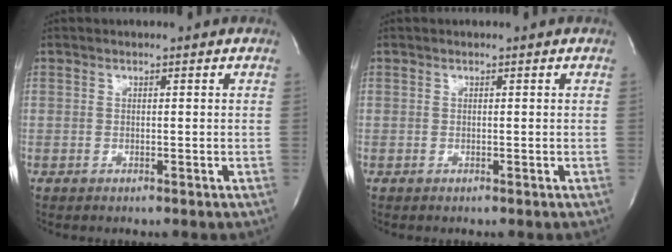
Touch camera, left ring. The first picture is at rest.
{"total": 0.0}